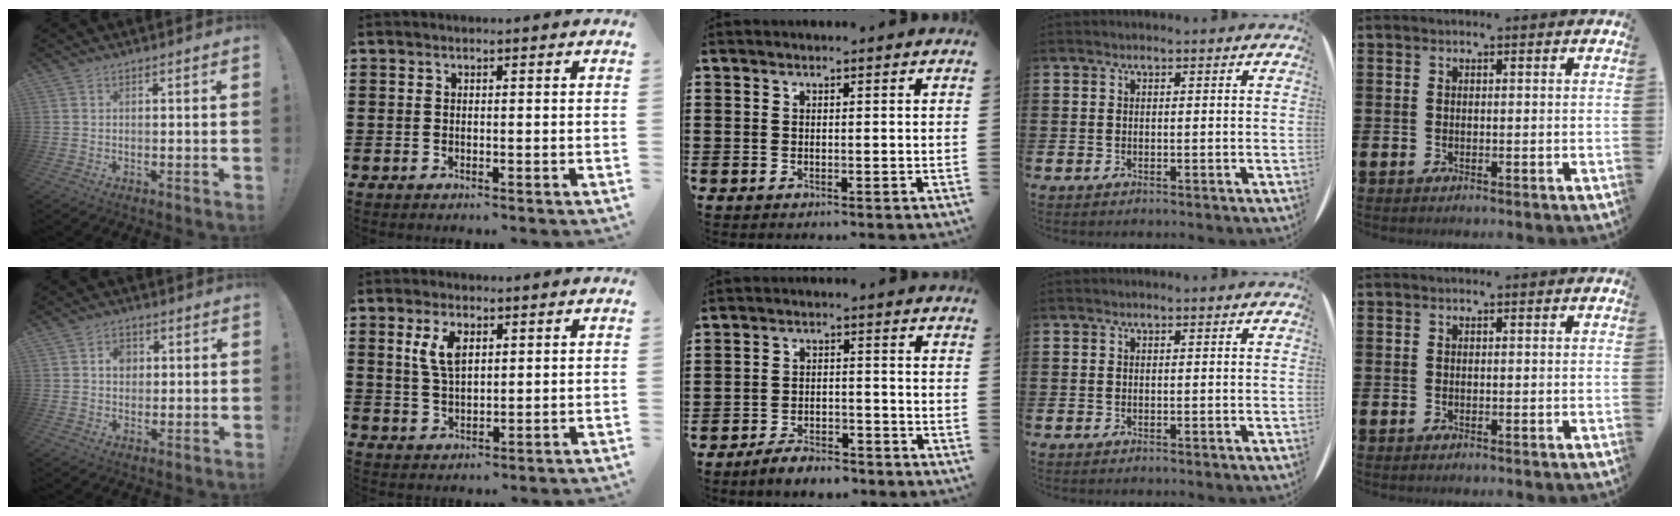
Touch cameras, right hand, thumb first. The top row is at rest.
{"thumb": {"total": 4.4, "force": [0.8, 3.7, 2.3], "torque": [-0.031, 0.002, 0.011]}, "index": {"total": 5.1, "force": [2.0, 2.3, 4.0], "torque": [-0.087, 0.008, 0.034]}, "middle": {"total": 4.2, "force": [-4.0, 0.9, 1.2], "torque": [-0.027, 0.005, -0.081]}}